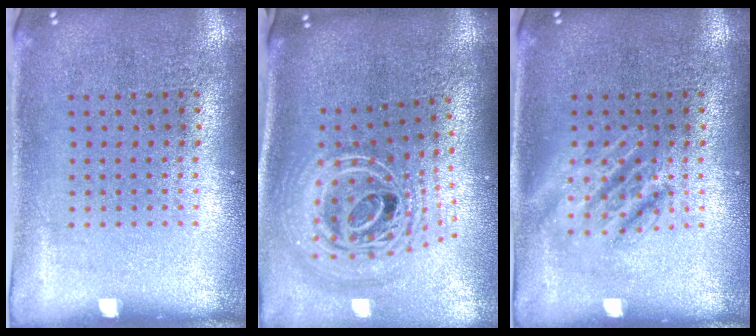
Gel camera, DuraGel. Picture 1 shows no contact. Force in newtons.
{"total": 2.8, "press": 1.9, "slide": 2.0}
{"total": 2.6, "press": 2.5, "slide": 0.3}